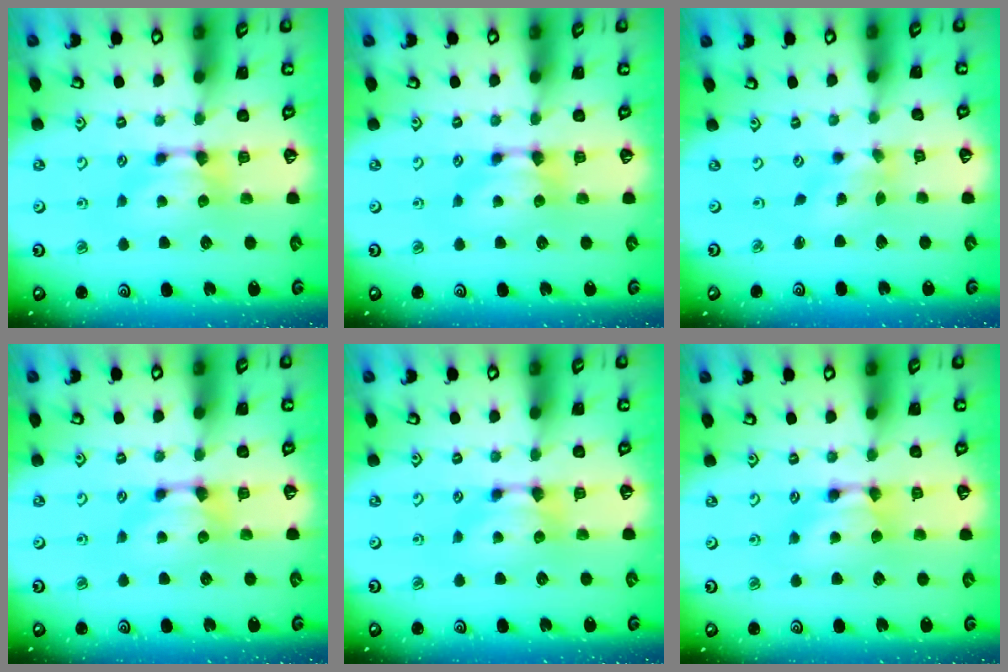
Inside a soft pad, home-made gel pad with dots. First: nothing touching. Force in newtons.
{"total": 0.0}
{"total": 1.2, "press": 0.3, "slide": 1.2}
{"total": 1.2, "press": 0.9, "slide": 0.9}
{"total": 0.0}
{"total": 1.3, "press": 1.3, "slide": 0.1}